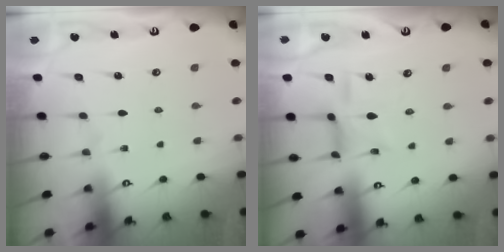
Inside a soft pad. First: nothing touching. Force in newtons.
{"total": 9.2, "press": 9.2, "slide": 0.6}